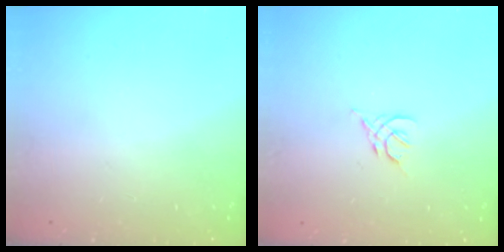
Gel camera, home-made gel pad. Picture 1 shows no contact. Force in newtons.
{"total": 2.5, "press": 2.4, "slide": 0.7}